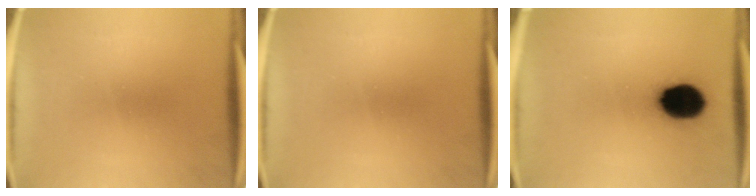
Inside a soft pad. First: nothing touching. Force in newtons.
{"total": 0.0}
{"total": 13.4}